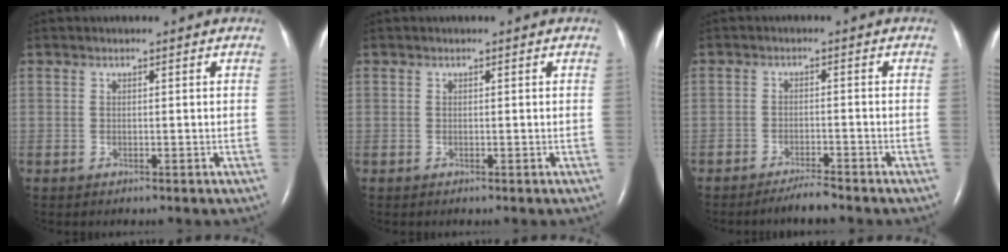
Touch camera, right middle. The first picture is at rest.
{"total": 0.0}
{"total": 2.9, "force": [-2.7, -0.1, 1.1], "torque": [-0.022, -0.010, -0.048]}